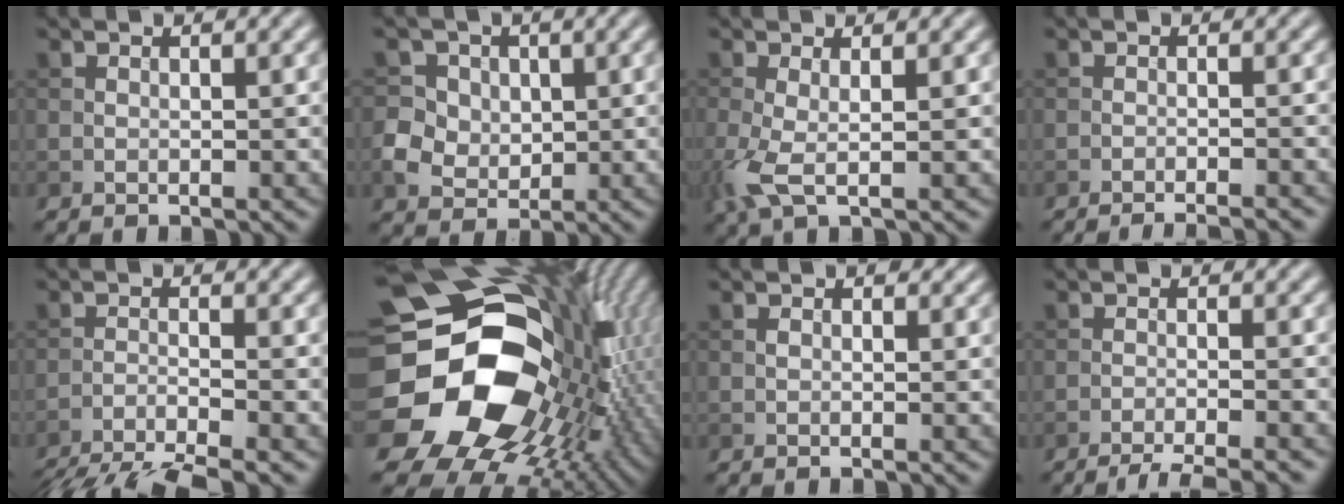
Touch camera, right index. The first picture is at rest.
{"total": 4.6, "force": [0.3, 4.2, 1.8], "torque": [-0.029, 0.009, 0.005]}
{"total": 3.3, "force": [-0.5, 1.0, 3.1], "torque": [-0.083, -0.009, -0.014]}
{"total": 3.7, "force": [-3.1, 0.5, 1.9], "torque": [-0.021, 0.004, -0.048]}
{"total": 8.4, "force": [-7.2, 1.4, 4.1], "torque": [-0.068, -0.023, -0.119]}
{"total": 22.2, "force": [-1.2, 17.3, 13.8], "torque": [-0.269, -0.030, -0.023]}
{"total": 0.8, "force": [0.2, 0.6, 0.5], "torque": [-0.008, -0.002, 0.002]}
{"total": 5.0, "force": [-4.2, 0.8, 2.5], "torque": [-0.036, -0.007, -0.068]}